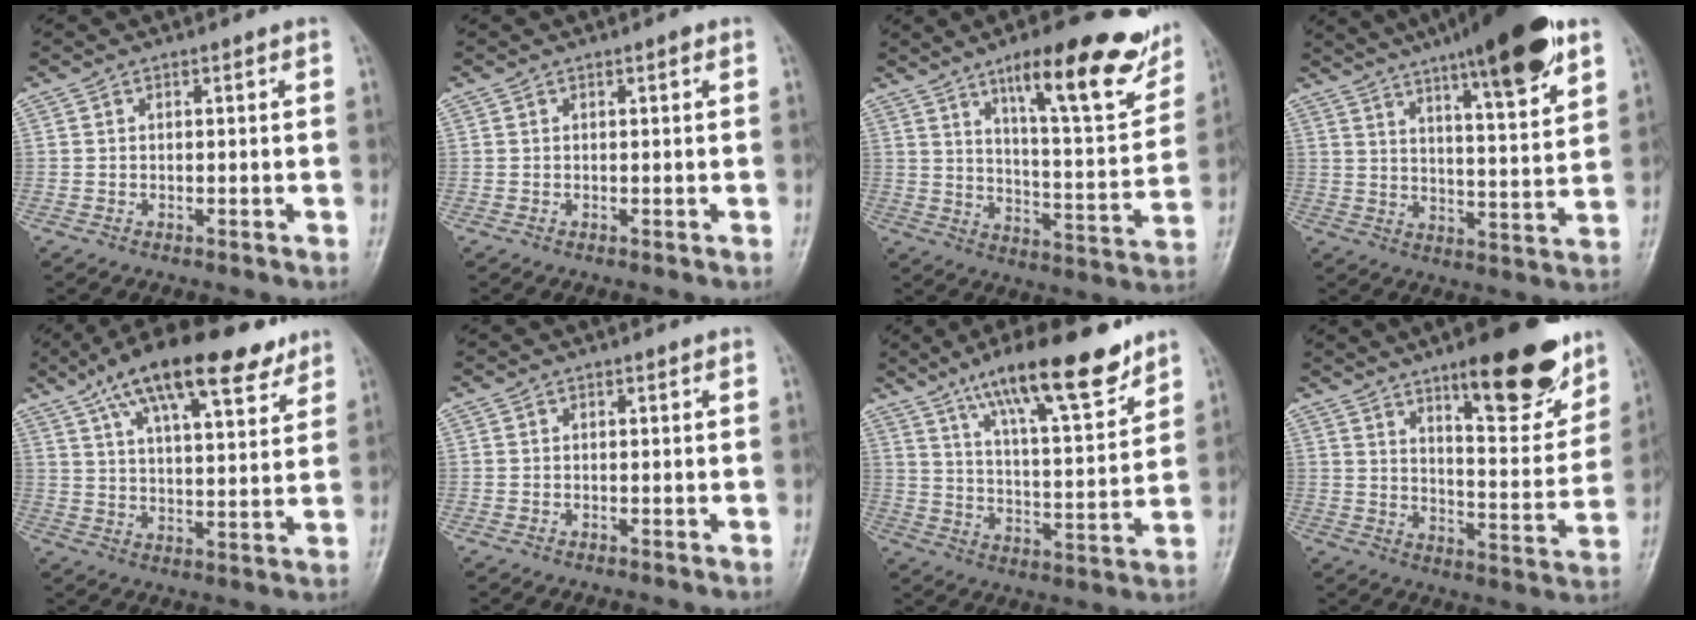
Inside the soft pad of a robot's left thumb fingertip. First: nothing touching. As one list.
[{"total": 0.7, "force": [0.3, 0.1, 0.6], "torque": [-0.010, 0.001, 0.003]}, {"total": 19.6, "force": [12.4, 4.7, 14.5], "torque": [-0.169, -0.061, 0.186]}, {"total": 19.6, "force": [12.4, 3.5, 14.7], "torque": [-0.201, -0.045, 0.189]}, {"total": 18.9, "force": [11.7, 6.5, 13.3], "torque": [-0.194, -0.022, 0.191]}, {"total": 0.0}, {"total": 18.4, "force": [12.7, 4.1, 12.8], "torque": [-0.177, -0.063, 0.209]}, {"total": 18.4, "force": [11.8, 5.3, 13.1], "torque": [-0.142, -0.071, 0.179]}]